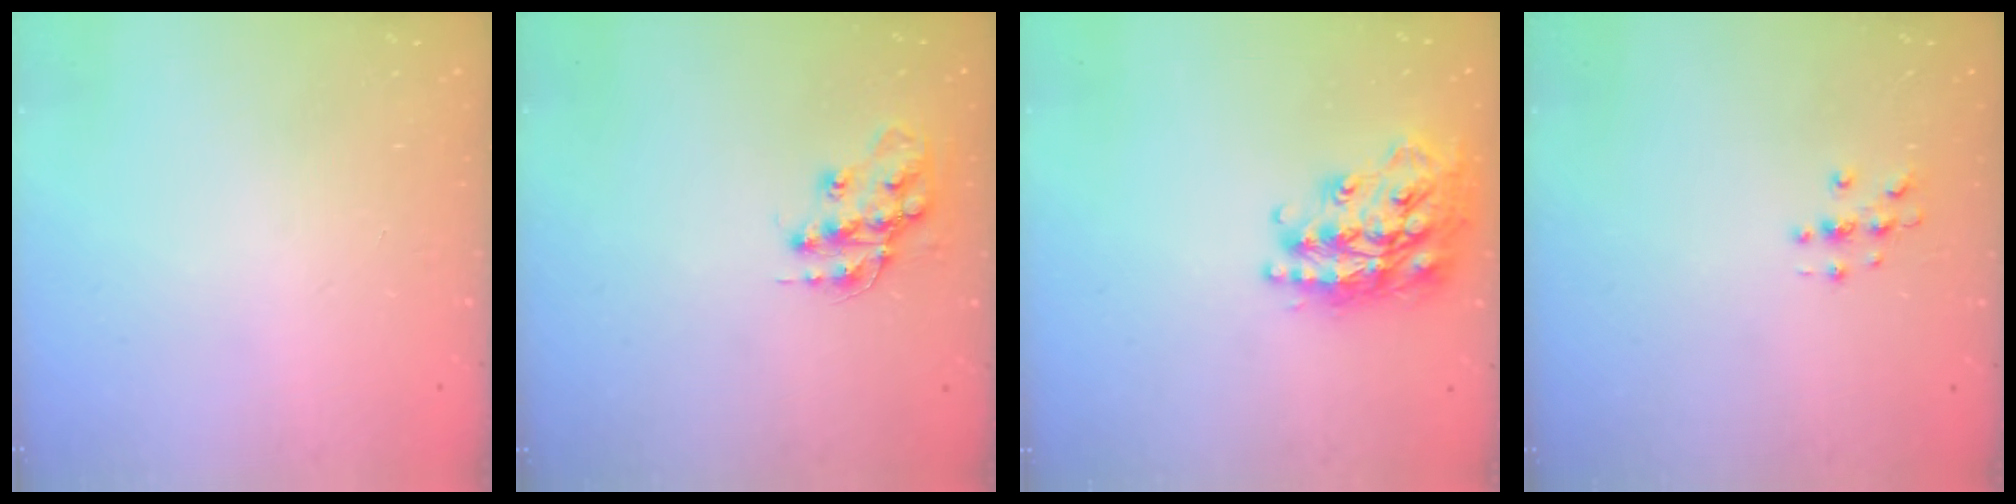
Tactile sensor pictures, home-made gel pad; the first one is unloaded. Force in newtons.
{"total": 14.0, "press": 14.0, "slide": 0.7}
{"total": 21.9, "press": 21.8, "slide": 1.8}
{"total": 2.9, "press": 2.9, "slide": 0.3}